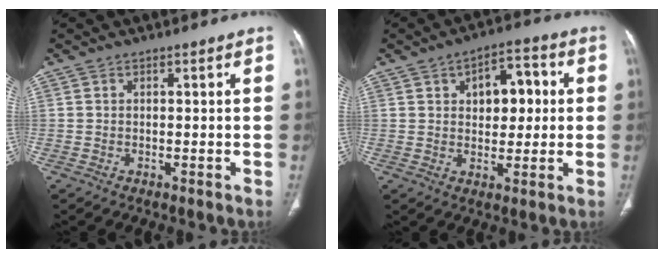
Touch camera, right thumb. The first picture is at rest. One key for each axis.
{"total": 9.4, "fx": 2.1, "fy": 5.7, "fz": 7.2, "tx": -0.065, "ty": 0.010, "tz": 0.029}